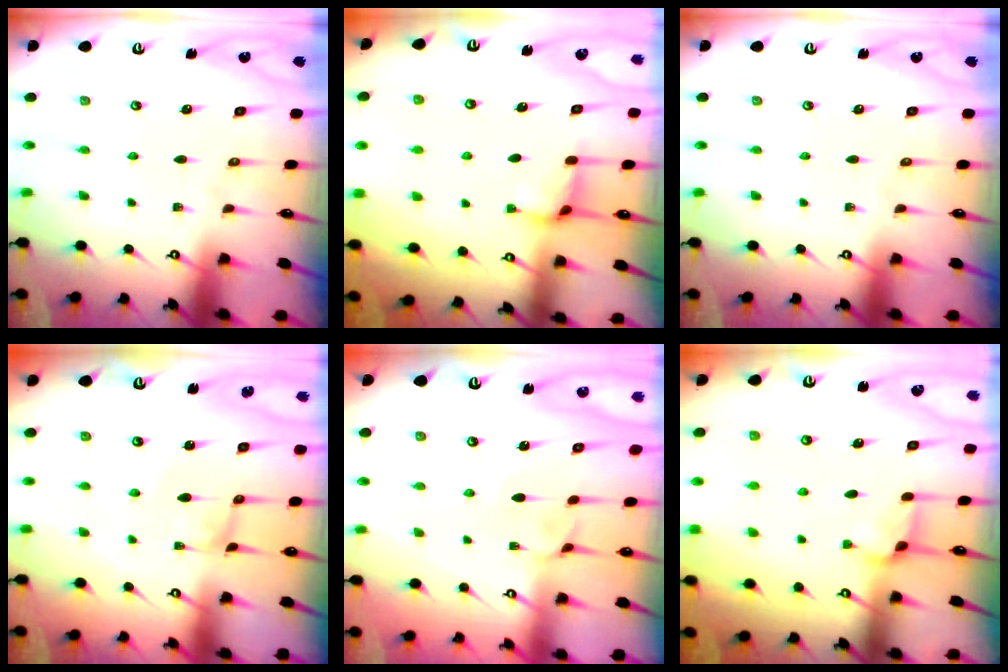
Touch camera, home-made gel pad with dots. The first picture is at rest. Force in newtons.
{"total": 2.6, "press": 2.6, "slide": 0.4}
{"total": 0.0}
{"total": 2.2, "press": 2.2, "slide": 0.1}
{"total": 3.9, "press": 3.9, "slide": 0.2}
{"total": 2.9, "press": 2.8, "slide": 0.6}